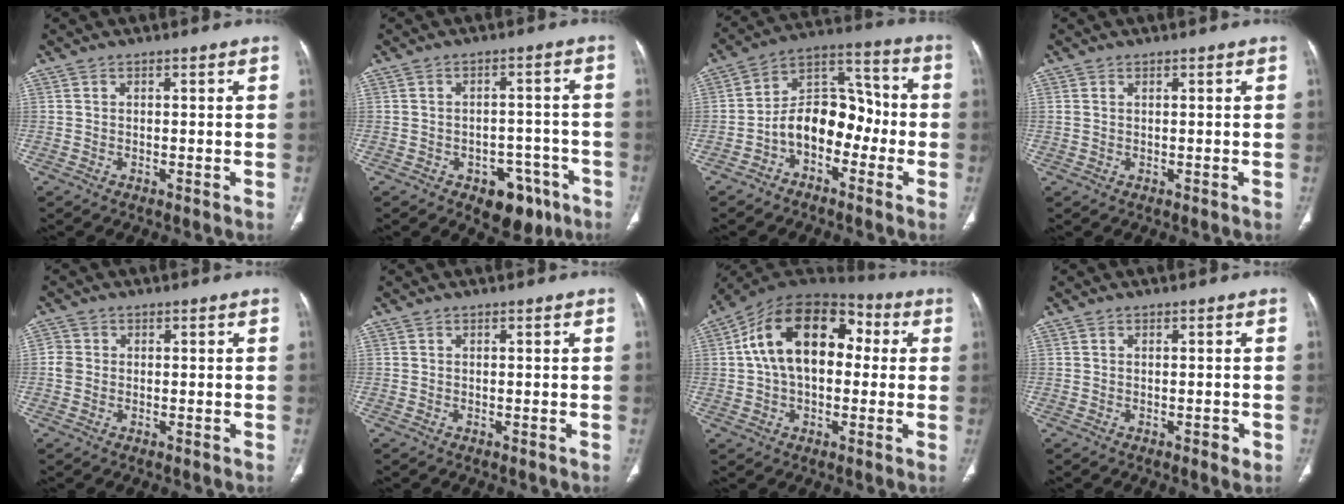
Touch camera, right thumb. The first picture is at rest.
{"total": 9.1, "force": [-5.2, 5.7, 4.8], "torque": [-0.028, 0.037, -0.061]}
{"total": 12.1, "force": [-3.8, 8.2, 8.1], "torque": [-0.101, 0.063, -0.075]}
{"total": 0.8, "force": [0.3, 0.5, 0.5], "torque": [-0.014, 0.005, 0.009]}
{"total": 2.3, "force": [-0.1, 2.1, 0.9], "torque": [-0.013, 0.005, -0.006]}
{"total": 0.0}
{"total": 18.8, "force": [2.7, 11.9, 14.3], "torque": [-0.218, 0.043, 0.035]}
{"total": 1.4, "force": [-0.5, 0.7, 1.2], "torque": [-0.015, -0.002, -0.005]}